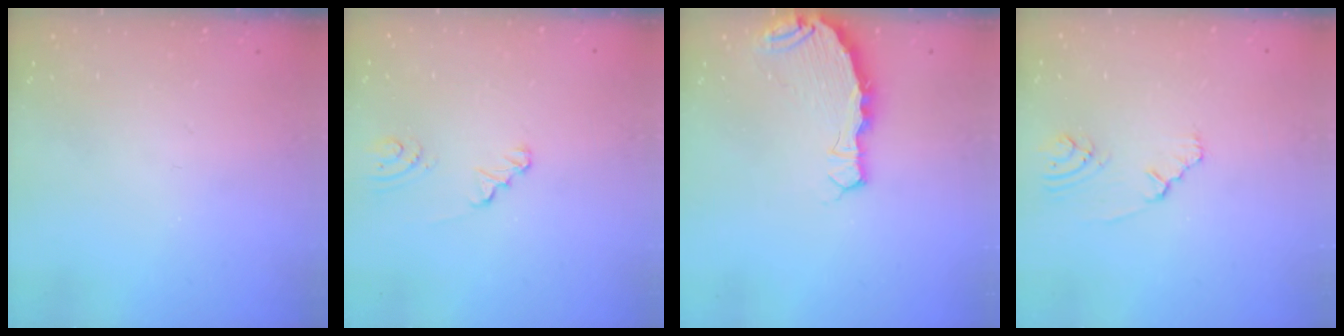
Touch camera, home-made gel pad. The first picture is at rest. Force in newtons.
{"total": 2.4, "press": 2.4, "slide": 0.2}
{"total": 5.5, "press": 5.5, "slide": 0.1}
{"total": 2.7, "press": 2.6, "slide": 0.4}